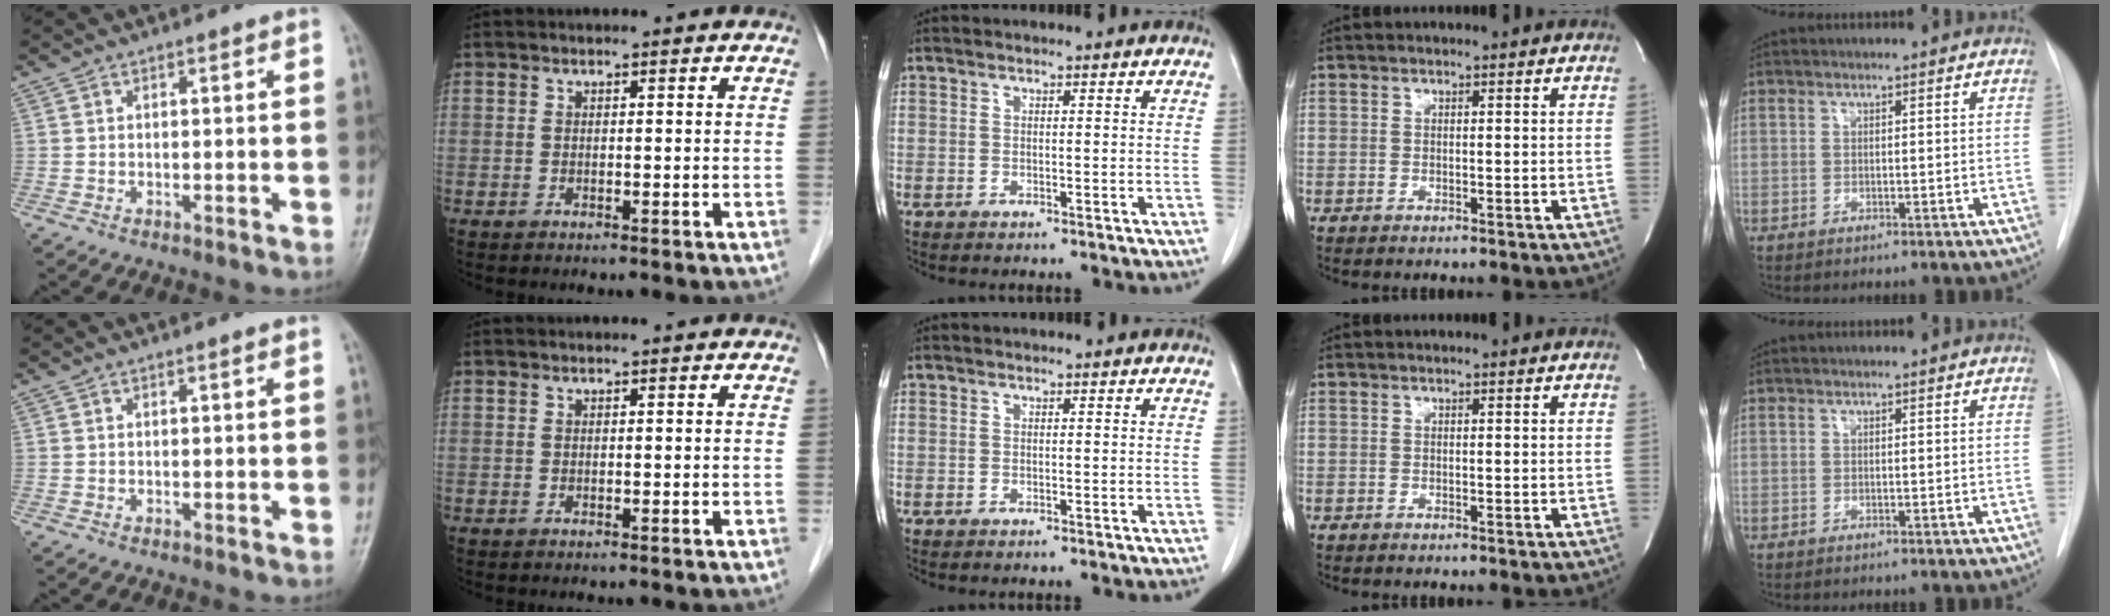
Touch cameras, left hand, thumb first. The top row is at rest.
{}